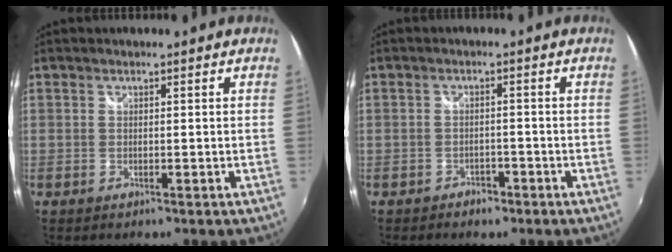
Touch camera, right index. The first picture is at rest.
{"total": 3.0, "force": [-2.3, 1.7, 0.7], "torque": [-0.022, -0.002, -0.035]}